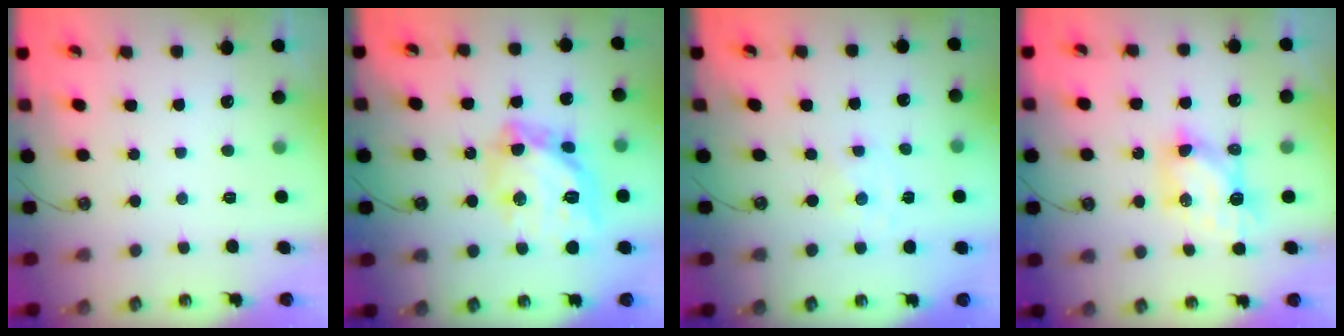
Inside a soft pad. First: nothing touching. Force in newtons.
{"total": 17.7, "press": 17.6, "slide": 1.7}
{"total": 0.0}
{"total": 6.7, "press": 6.7, "slide": 0.0}